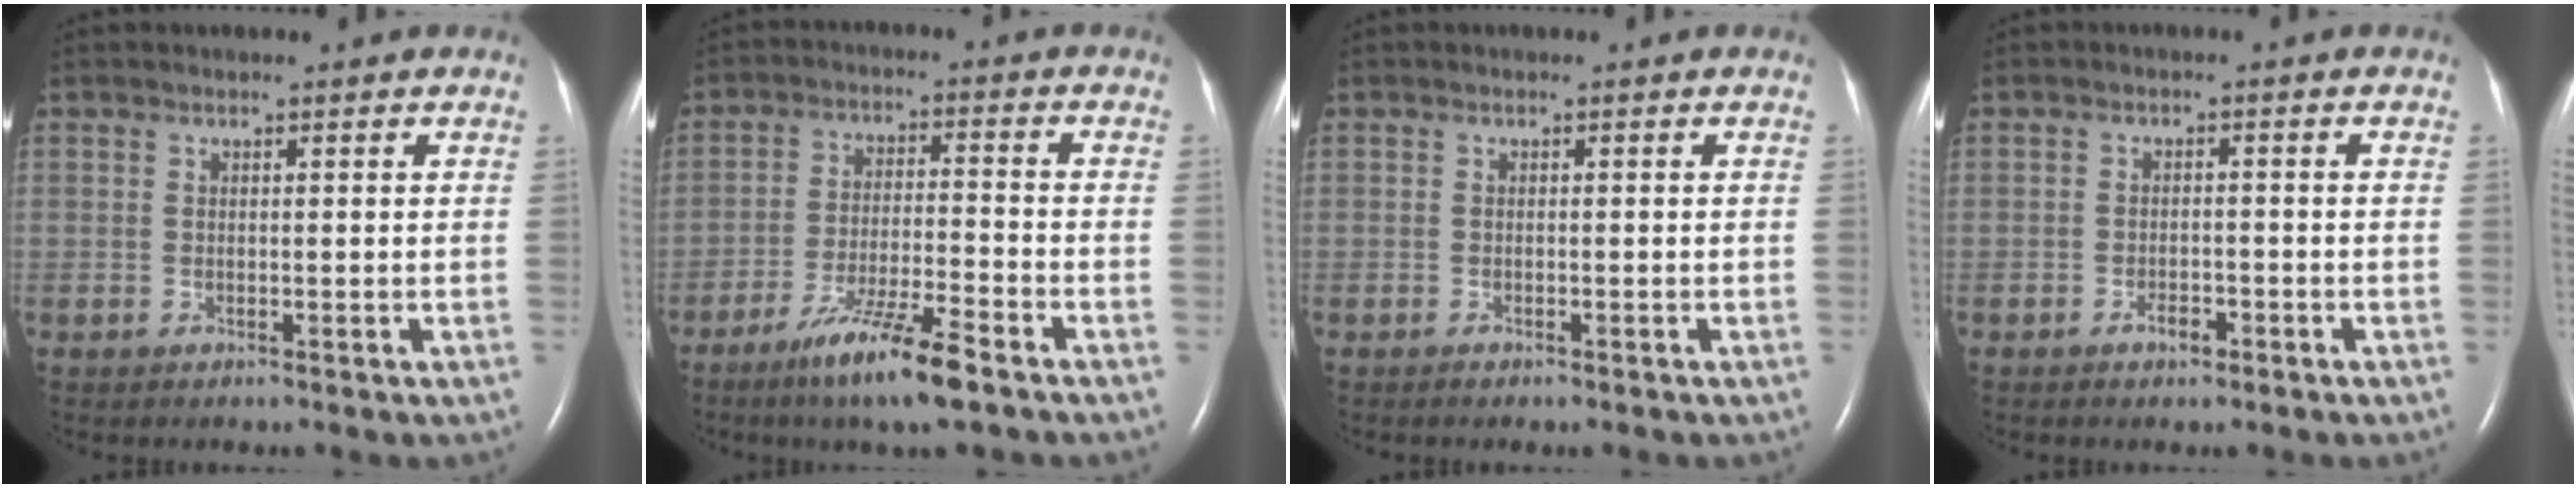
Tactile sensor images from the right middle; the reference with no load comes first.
{"total": 9.7, "force": [-6.7, 0.2, 7.0], "torque": [-0.135, -0.026, -0.121]}
{"total": 1.0, "force": [-0.8, 0.2, 0.6], "torque": [-0.013, -0.003, -0.009]}
{"total": 2.1, "force": [-1.4, 0.9, 1.3], "torque": [-0.023, 0.002, -0.021]}